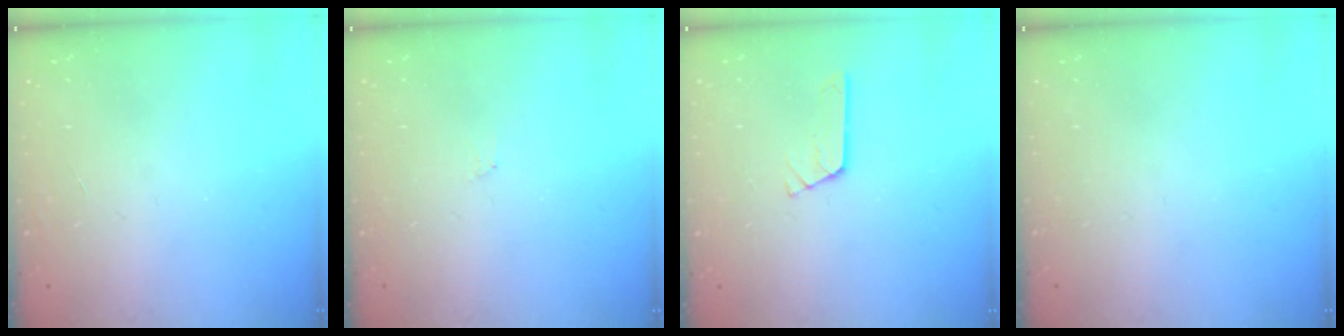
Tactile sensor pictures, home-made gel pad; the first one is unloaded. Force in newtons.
{"total": 2.8, "press": 2.8, "slide": 0.4}
{"total": 2.6, "press": 2.6, "slide": 0.3}
{"total": 0.0}